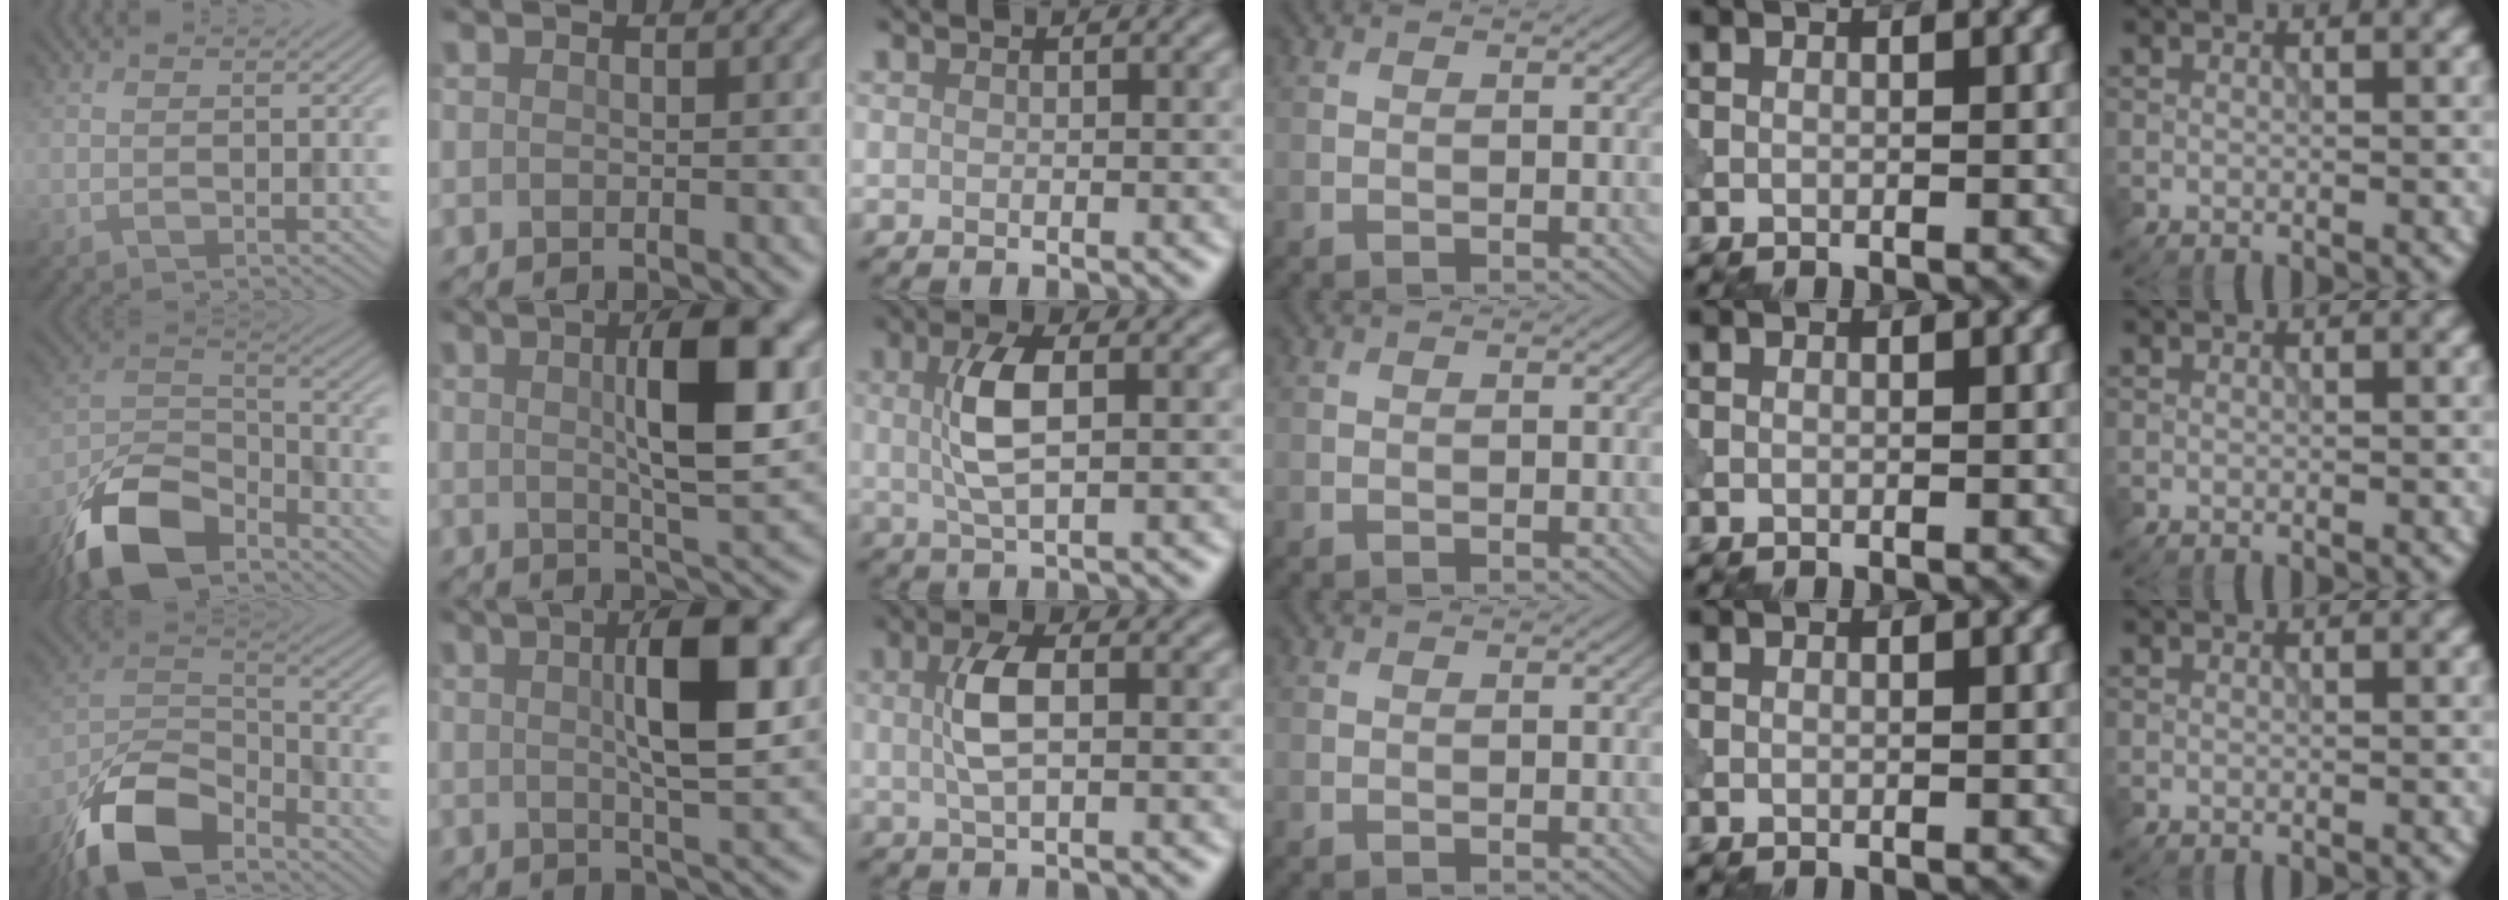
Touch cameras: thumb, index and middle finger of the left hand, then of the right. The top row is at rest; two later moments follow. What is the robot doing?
{"motion": "shake", "object": "bell"}